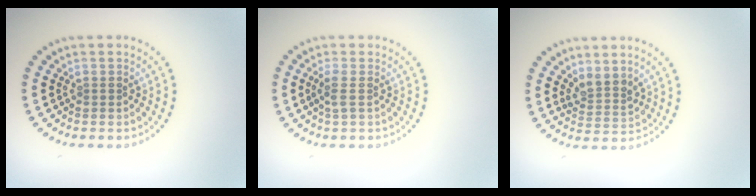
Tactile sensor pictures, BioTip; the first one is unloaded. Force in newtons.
{"total": 1.3, "press": 1.1, "slide": 0.7}
{"total": 2.4, "press": 1.9, "slide": 1.5}